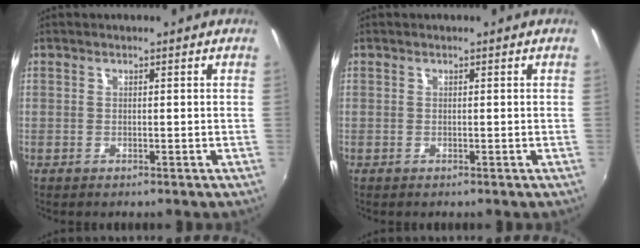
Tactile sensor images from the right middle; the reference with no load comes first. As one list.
[{"total": 0.0}]